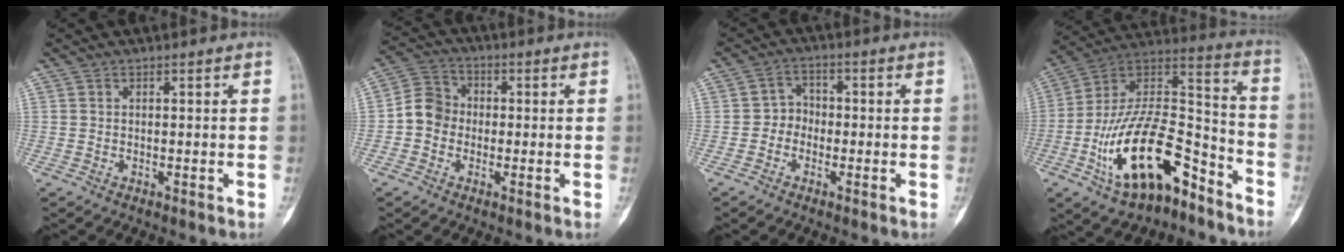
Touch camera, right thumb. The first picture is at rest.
{"total": 6.3, "force": [-1.1, 5.6, 2.7], "torque": [-0.028, 0.019, -0.036]}
{"total": 3.7, "force": [-1.3, 3.1, 1.4], "torque": [0.001, 0.018, -0.036]}
{"total": 22.9, "force": [-12.1, 10.6, 16.3], "torque": [-0.279, 0.096, -0.204]}